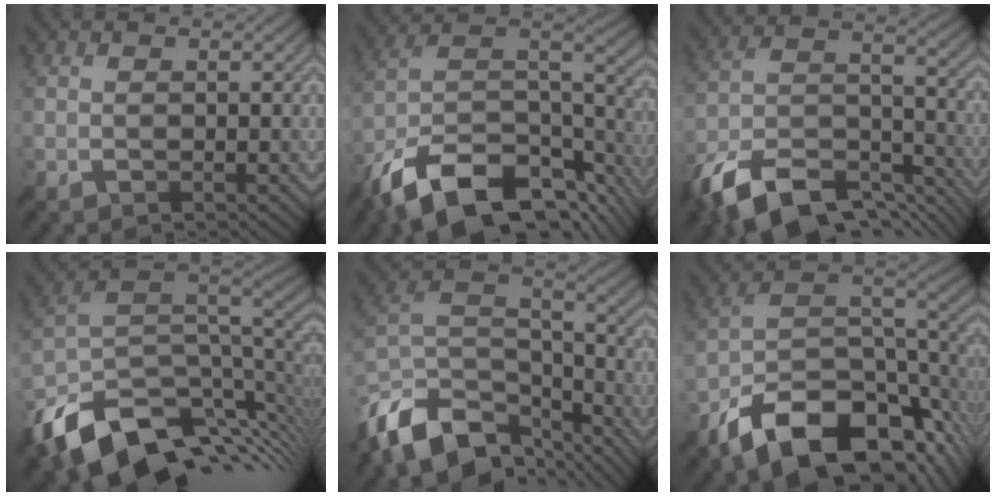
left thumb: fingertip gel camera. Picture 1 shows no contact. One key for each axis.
{"total": 16.9, "fx": -10.6, "fy": 7.6, "fz": 10.7, "tx": -0.233, "ty": -0.024, "tz": -0.168}
{"total": 14.8, "fx": -10.9, "fy": 5.9, "fz": 8.2, "tx": -0.176, "ty": -0.007, "tz": -0.194}
{"total": 14.4, "fx": -4.6, "fy": 9.0, "fz": 10.3, "tx": -0.228, "ty": -0.038, "tz": -0.062}
{"total": 15.4, "fx": -10.3, "fy": 7.6, "fz": 8.7, "tx": -0.222, "ty": -0.008, "tz": -0.171}
{"total": 15.9, "fx": -9.0, "fy": 7.2, "fz": 11.0, "tx": -0.223, "ty": -0.024, "tz": -0.146}